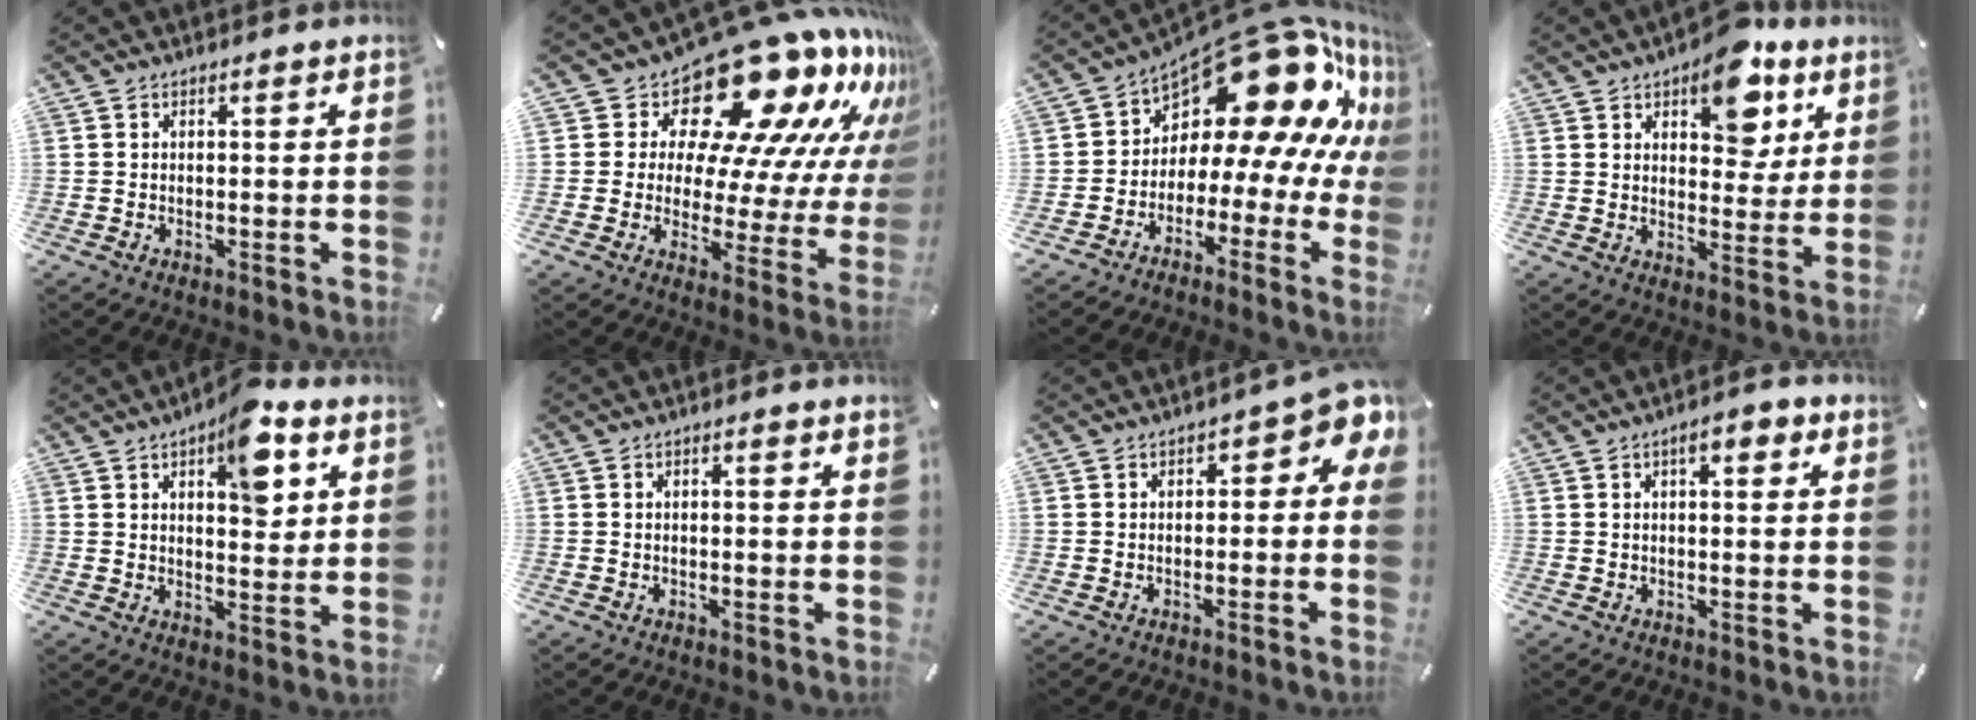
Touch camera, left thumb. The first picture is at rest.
{"total": 20.7, "force": [16.1, 8.6, 9.7], "torque": [-0.125, -0.155, 0.266]}
{"total": 19.0, "force": [11.1, 9.2, 12.4], "torque": [-0.192, -0.097, 0.188]}
{"total": 13.0, "force": [7.7, 7.3, 7.6], "torque": [-0.093, -0.040, 0.130]}
{"total": 11.0, "force": [5.3, 5.4, 7.9], "torque": [-0.099, -0.022, 0.087]}
{"total": 0.7, "force": [0.1, 0.2, 0.6], "torque": [-0.011, 0.001, 0.001]}
{"total": 5.3, "force": [1.0, 2.8, 4.3], "torque": [-0.063, -0.002, 0.010]}
{"total": 4.4, "force": [1.9, 1.8, 3.6], "torque": [-0.051, -0.002, 0.026]}